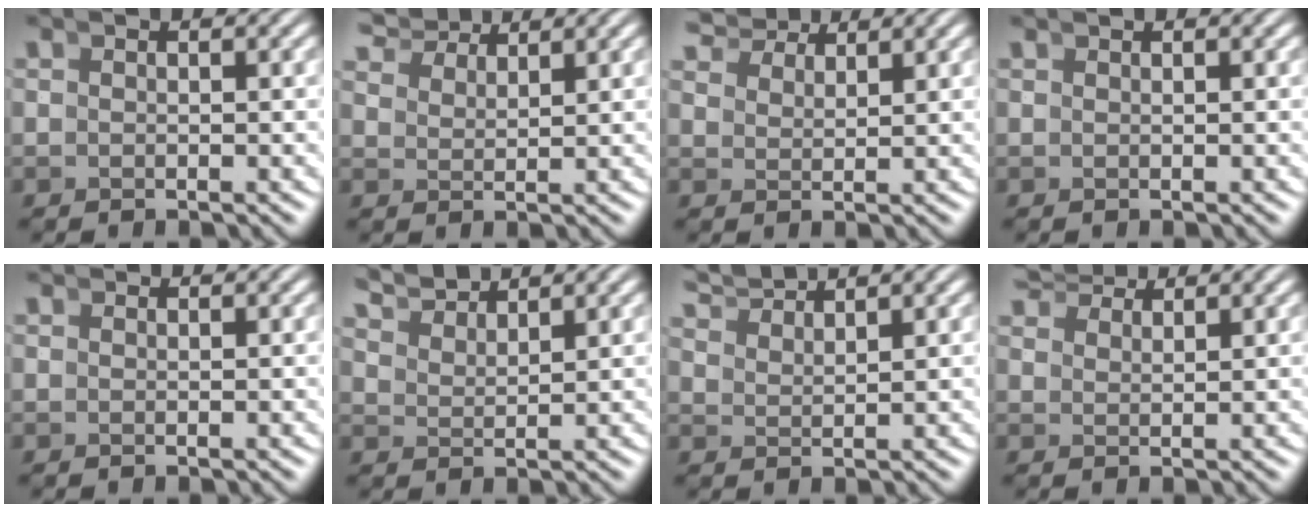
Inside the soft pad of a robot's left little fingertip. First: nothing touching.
{"total": 4.3, "force": [4.2, 0.3, 1.0], "torque": [-0.008, 0.021, 0.071]}
{"total": 4.7, "force": [4.5, 0.6, 1.2], "torque": [-0.007, 0.021, 0.074]}
{"total": 0.7, "force": [0.6, -0.4, -0.1], "torque": [0.012, 0.008, 0.010]}
{"total": 0.7, "force": [0.6, -0.2, -0.1], "torque": [0.007, 0.005, 0.012]}
{"total": 4.0, "force": [3.8, 0.5, 1.1], "torque": [-0.019, 0.011, 0.067]}
{"total": 4.0, "force": [3.9, 0.1, 0.8], "torque": [-0.011, 0.015, 0.070]}
{"total": 3.8, "force": [3.7, -0.2, 0.6], "torque": [0.004, 0.017, 0.062]}